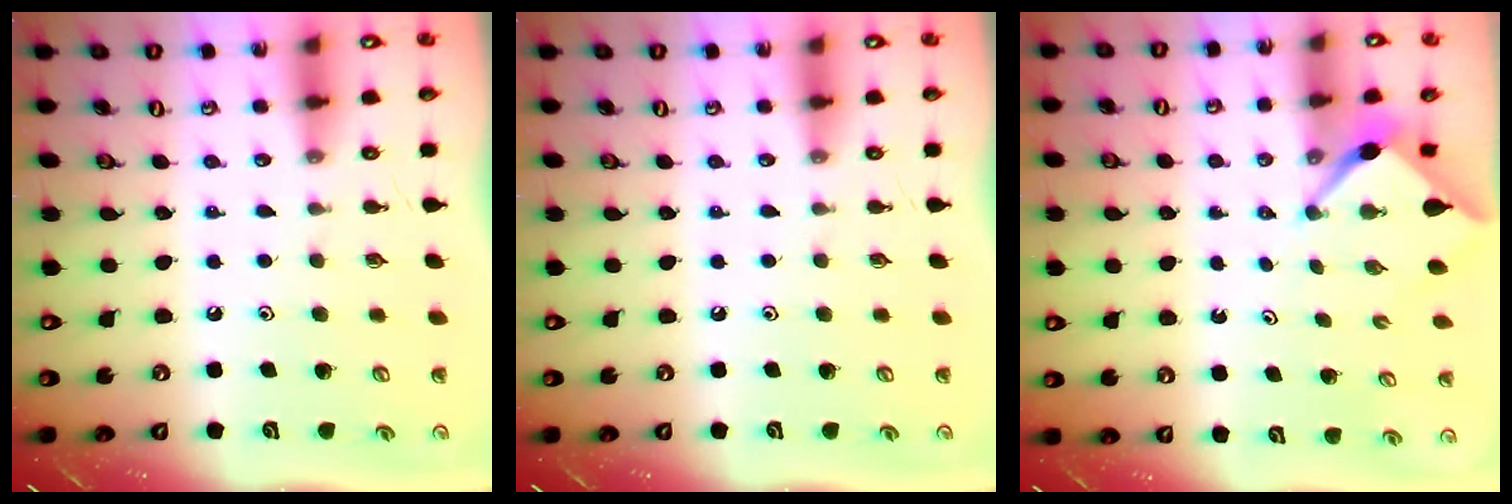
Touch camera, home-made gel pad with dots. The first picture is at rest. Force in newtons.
{"total": 0.0}
{"total": 2.7, "press": 2.6, "slide": 0.3}